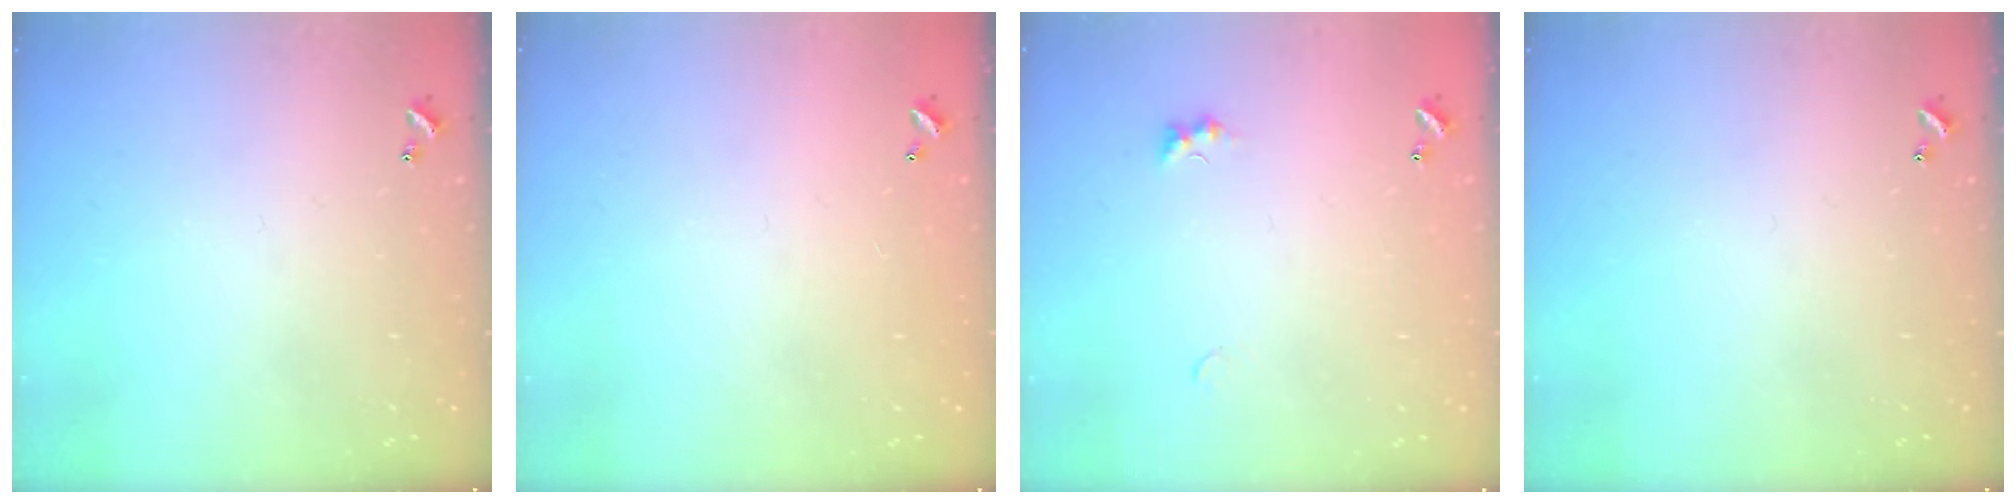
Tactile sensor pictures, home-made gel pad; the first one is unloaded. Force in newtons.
{"total": 2.9, "press": 2.9, "slide": 0.1}
{"total": 1.4, "press": 1.3, "slide": 0.5}
{"total": 0.0}